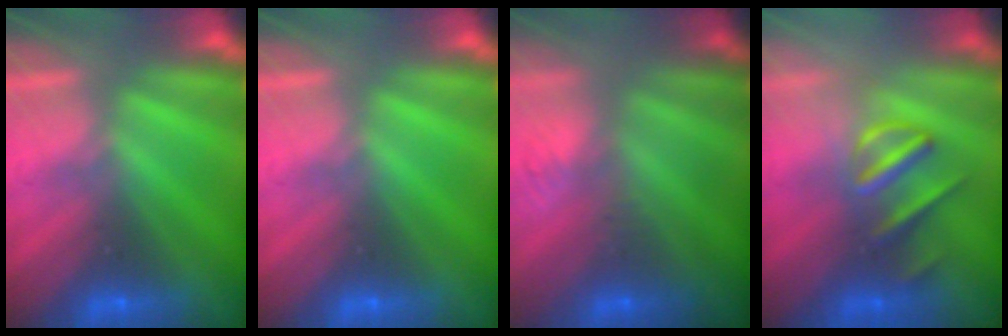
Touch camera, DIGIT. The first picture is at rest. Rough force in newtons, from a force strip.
{"total": 0.0}
{"total": 2.8}
{"total": 3.2}